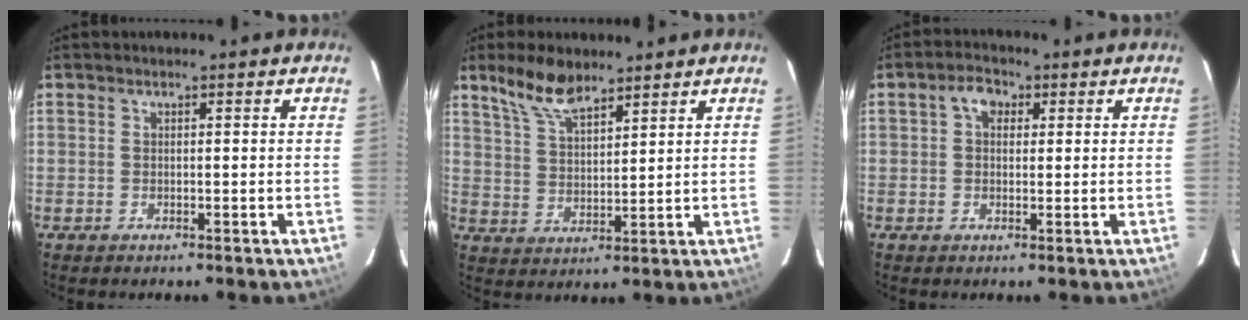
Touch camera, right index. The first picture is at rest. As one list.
[{"total": 8.2, "force": [6.3, 2.8, 4.3], "torque": [-0.084, 0.011, 0.127]}, {"total": 3.5, "force": [0.9, 2.7, 2.0], "torque": [-0.033, 0.016, 0.014]}]